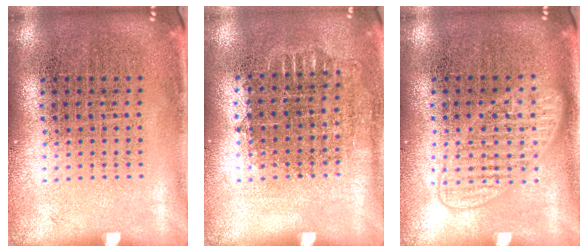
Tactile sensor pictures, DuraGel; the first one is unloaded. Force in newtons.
{"total": 0.7, "press": 0.7, "slide": 0.2}
{"total": 1.5, "press": 1.4, "slide": 0.2}